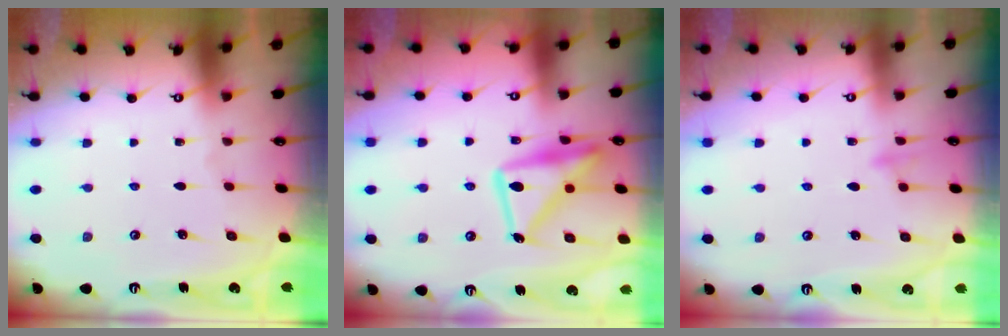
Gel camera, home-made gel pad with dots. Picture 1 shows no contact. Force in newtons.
{"total": 17.4, "press": 17.3, "slide": 1.7}
{"total": 6.7, "press": 6.7, "slide": 0.6}